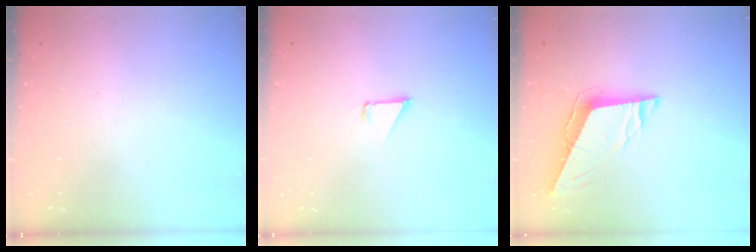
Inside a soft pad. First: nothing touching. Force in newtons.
{"total": 1.1, "press": 1.1, "slide": 0.1}
{"total": 9.7, "press": 9.7, "slide": 1.2}